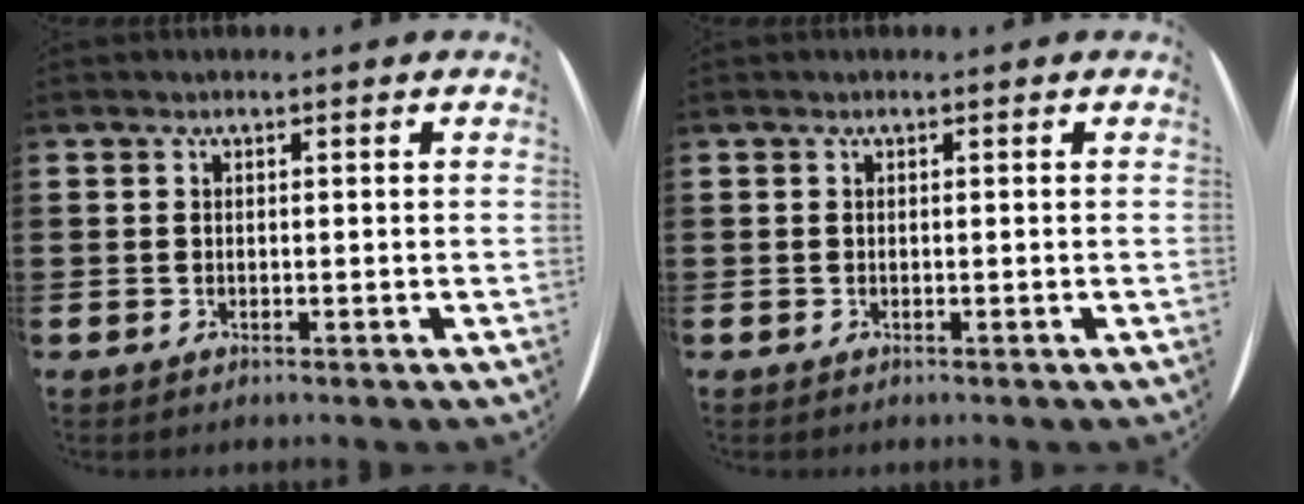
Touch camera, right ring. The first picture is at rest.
{"total": 0.0}